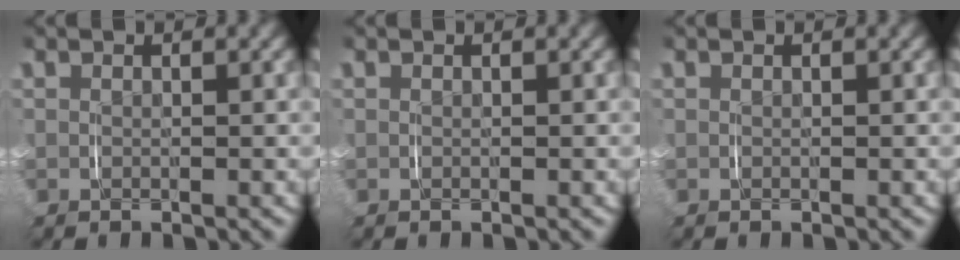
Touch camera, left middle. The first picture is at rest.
{"total": 0.0}
{"total": 0.0}